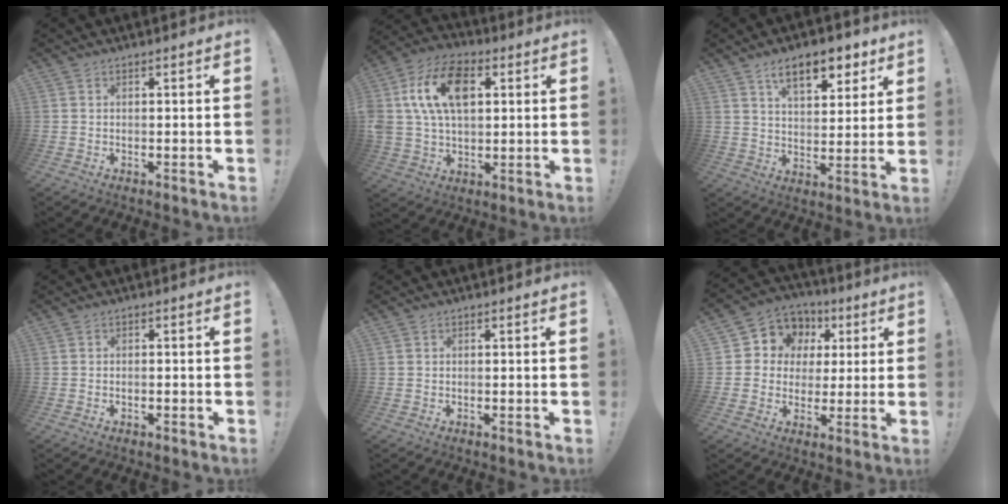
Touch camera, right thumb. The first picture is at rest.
{"total": 17.0, "force": [5.1, 11.1, 11.8], "torque": [-0.216, 0.002, 0.097]}
{"total": 12.0, "force": [7.1, 5.3, 8.2], "torque": [-0.112, -0.031, 0.120]}
{"total": 0.8, "force": [-0.6, 0.3, 0.4], "torque": [-0.006, 0.003, -0.011]}
{"total": 0.0}
{"total": 8.8, "force": [1.9, 8.2, 2.5], "torque": [-0.033, -0.012, 0.042]}